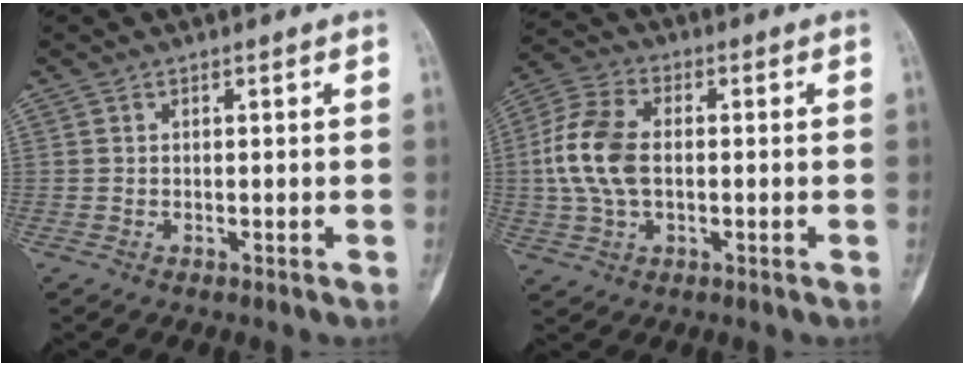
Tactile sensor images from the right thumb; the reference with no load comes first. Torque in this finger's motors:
{"motor_torque": [1.90, 0.04, 0.09, -1.36, 0.20]}